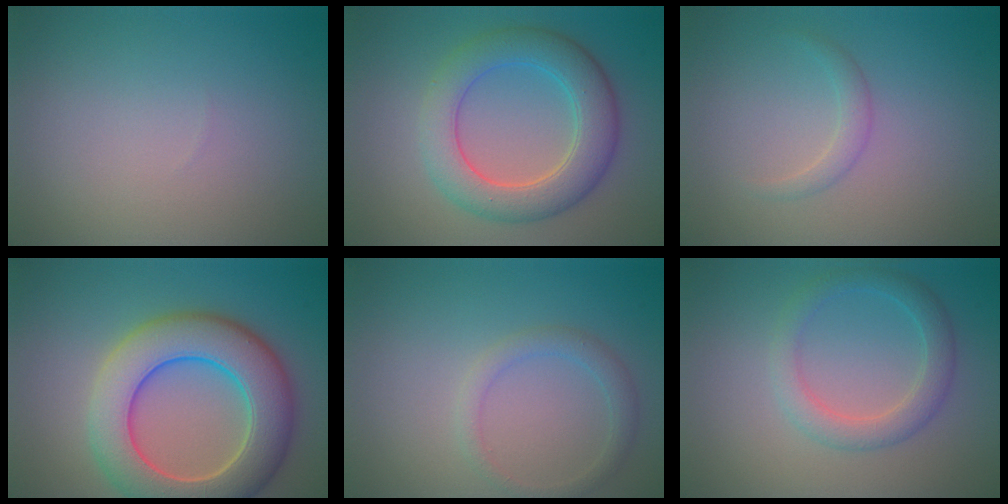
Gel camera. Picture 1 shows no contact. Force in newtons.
{"total": 6.1, "press": 6.1, "slide": 0.1}
{"total": 1.2, "press": 1.2, "slide": 0.0}
{"total": 9.3, "press": 9.3, "slide": 0.8}
{"total": 1.8, "press": 1.8, "slide": 0.2}
{"total": 3.0, "press": 3.0, "slide": 0.0}